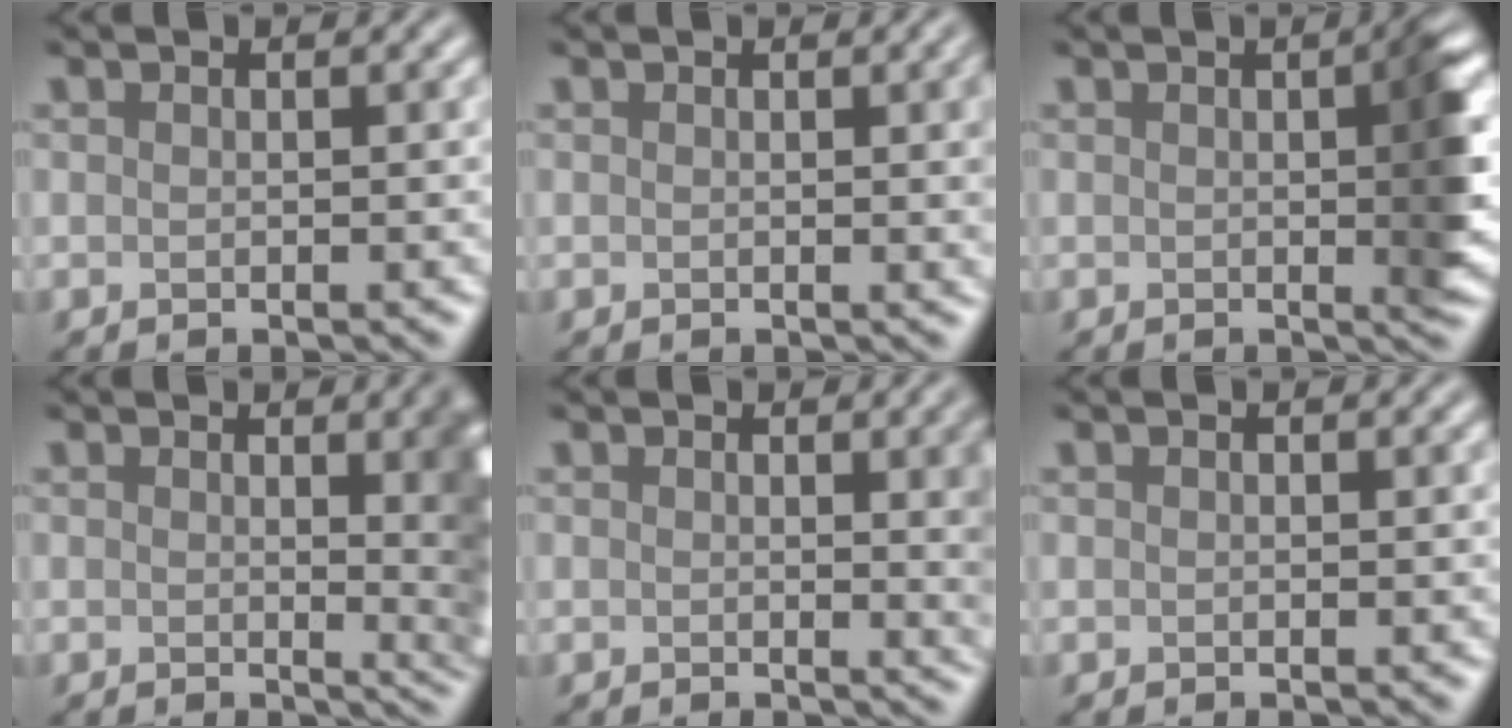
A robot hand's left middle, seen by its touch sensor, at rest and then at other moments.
{"total": 3.2, "force": [0.4, 1.0, 3.0], "torque": [-0.023, 0.007, 0.002]}
{"total": 3.9, "force": [0.1, 0.7, 3.9], "torque": [-0.045, 0.001, 0.000]}
{"total": 6.6, "force": [0.9, 2.5, 6.0], "torque": [-0.034, 0.000, 0.012]}
{"total": 4.6, "force": [0.8, 1.6, 4.2], "torque": [-0.032, 0.001, 0.011]}
{"total": 0.0}